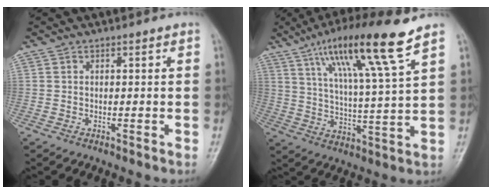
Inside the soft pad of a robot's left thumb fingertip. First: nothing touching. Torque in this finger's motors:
{"motor_torque": [0.72, 0.62, 1.72, -1.04, 0.42]}